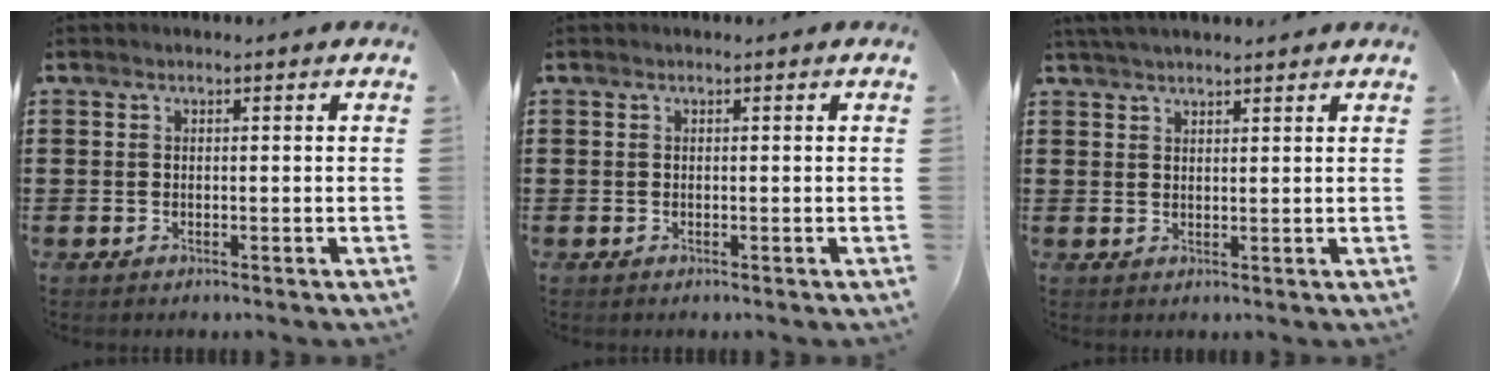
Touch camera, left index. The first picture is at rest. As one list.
[{"total": 0.0}, {"total": 2.4, "force": [2.2, 0.2, 0.8], "torque": [-0.020, 0.002, 0.044]}]